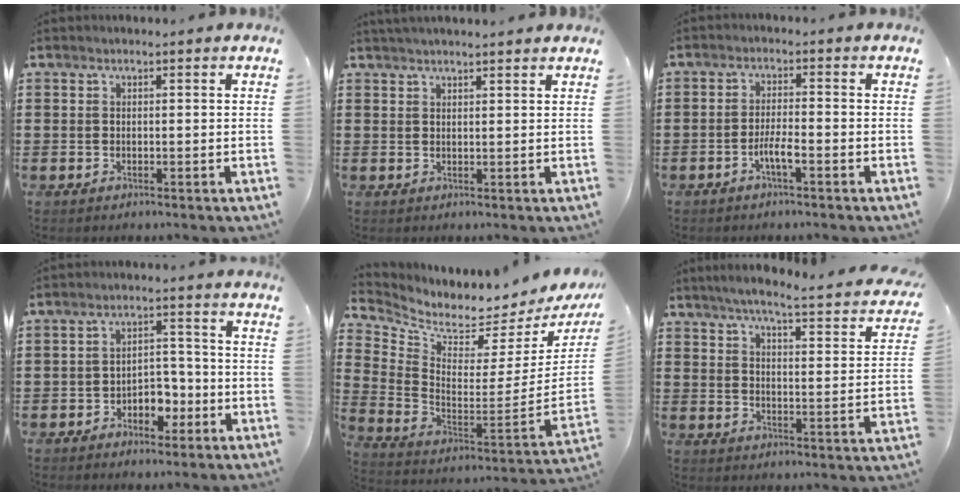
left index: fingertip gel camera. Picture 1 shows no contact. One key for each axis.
{"total": 1.8, "fx": 1.8, "fy": 0.1, "fz": 0.3, "tx": -0.009, "ty": 0.003, "tz": 0.035}
{"total": 3.3, "fx": -1.7, "fy": 0.5, "fz": 2.8, "tx": -0.055, "ty": 0.001, "tz": -0.032}
{"total": 4.1, "fx": -2.6, "fy": 2.5, "fz": 1.9, "tx": -0.039, "ty": 0.010, "tz": -0.053}
{"total": 3.7, "fx": 3.1, "fy": 1.2, "fz": 1.4, "tx": -0.053, "ty": -0.052, "tz": 0.048}
{"total": 4.7, "fx": 4.0, "fy": -0.3, "fz": 2.4, "tx": -0.060, "ty": -0.036, "tz": 0.057}